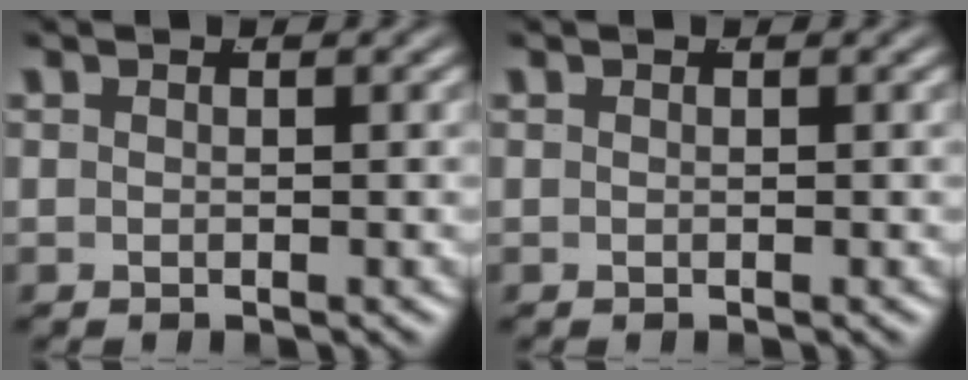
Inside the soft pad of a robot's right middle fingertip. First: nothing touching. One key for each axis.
{"total": 0.0}